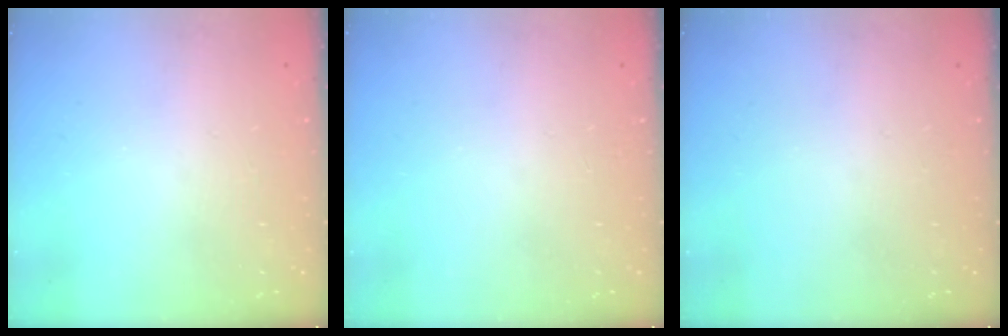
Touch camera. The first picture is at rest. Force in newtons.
{"total": 0.0}
{"total": 0.0}